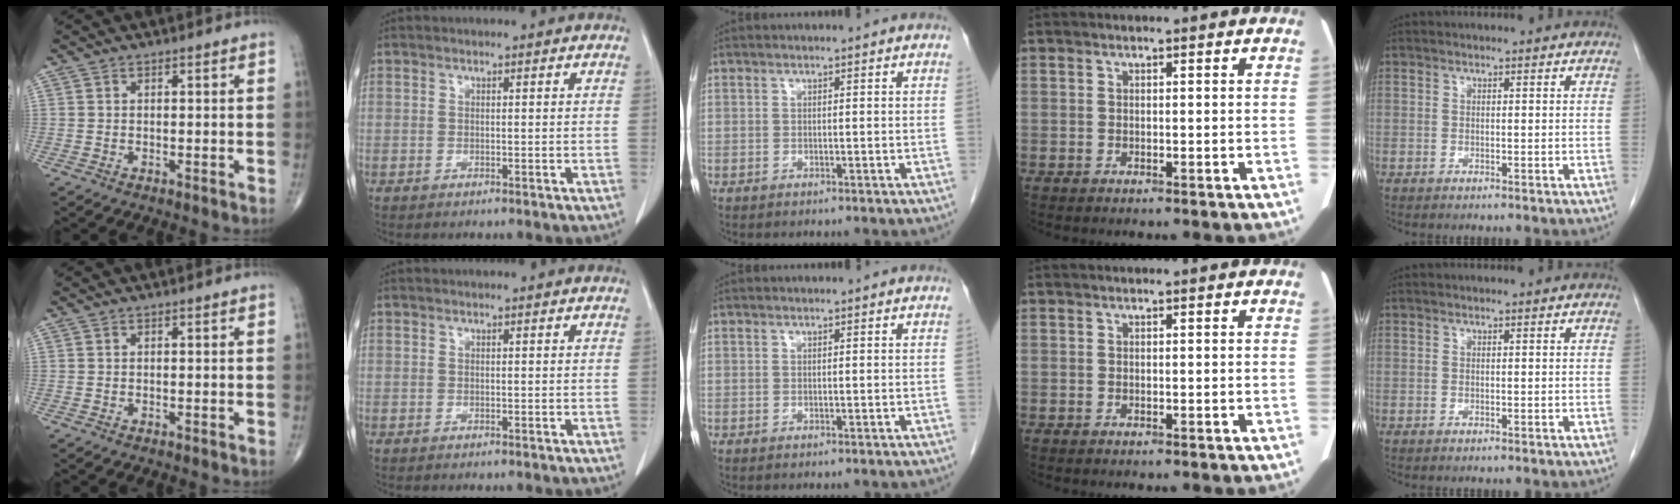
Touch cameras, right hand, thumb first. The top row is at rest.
{}